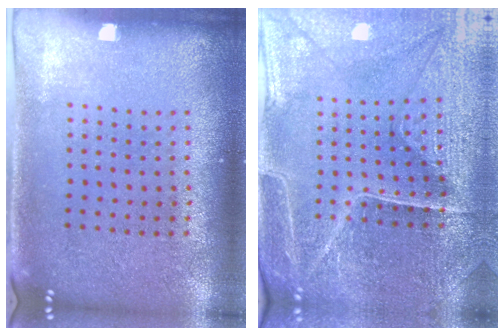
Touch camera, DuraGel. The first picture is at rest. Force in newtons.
{"total": 3.8, "press": 3.8, "slide": 0.5}